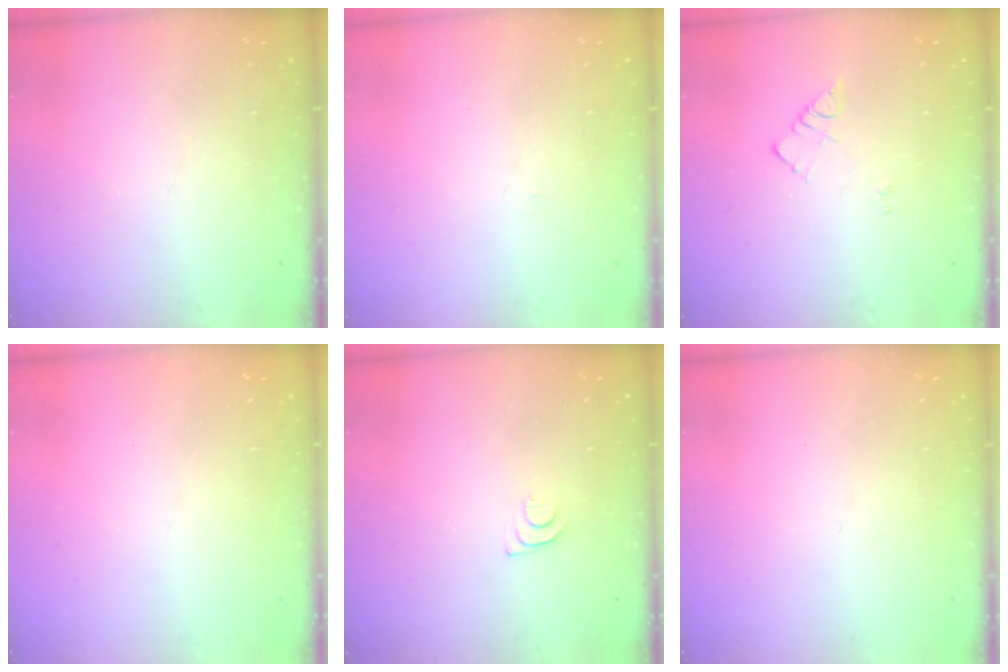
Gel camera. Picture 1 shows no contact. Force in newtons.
{"total": 2.2, "press": 2.2, "slide": 0.3}
{"total": 3.7, "press": 3.7, "slide": 0.3}
{"total": 0.0}
{"total": 4.0, "press": 4.0, "slide": 0.6}
{"total": 0.0}